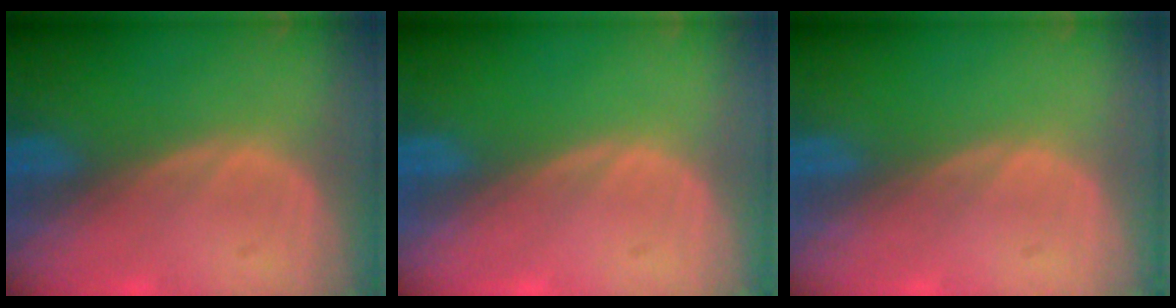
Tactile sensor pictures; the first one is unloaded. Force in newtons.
{"total": 0.0}
{"total": 0.0}